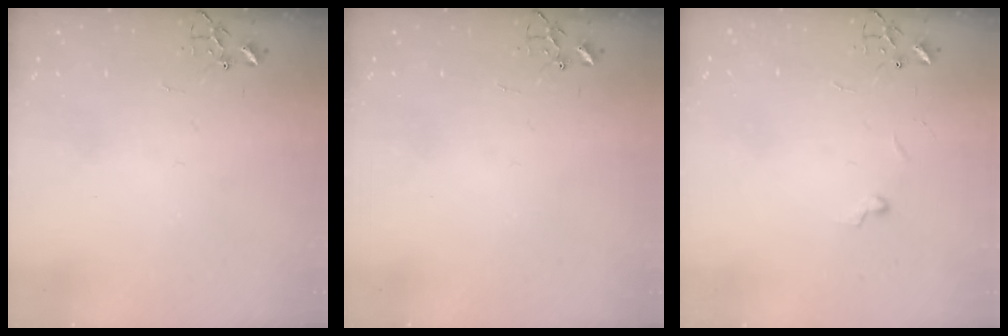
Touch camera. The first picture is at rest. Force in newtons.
{"total": 0.0}
{"total": 5.0, "press": 5.0, "slide": 0.7}